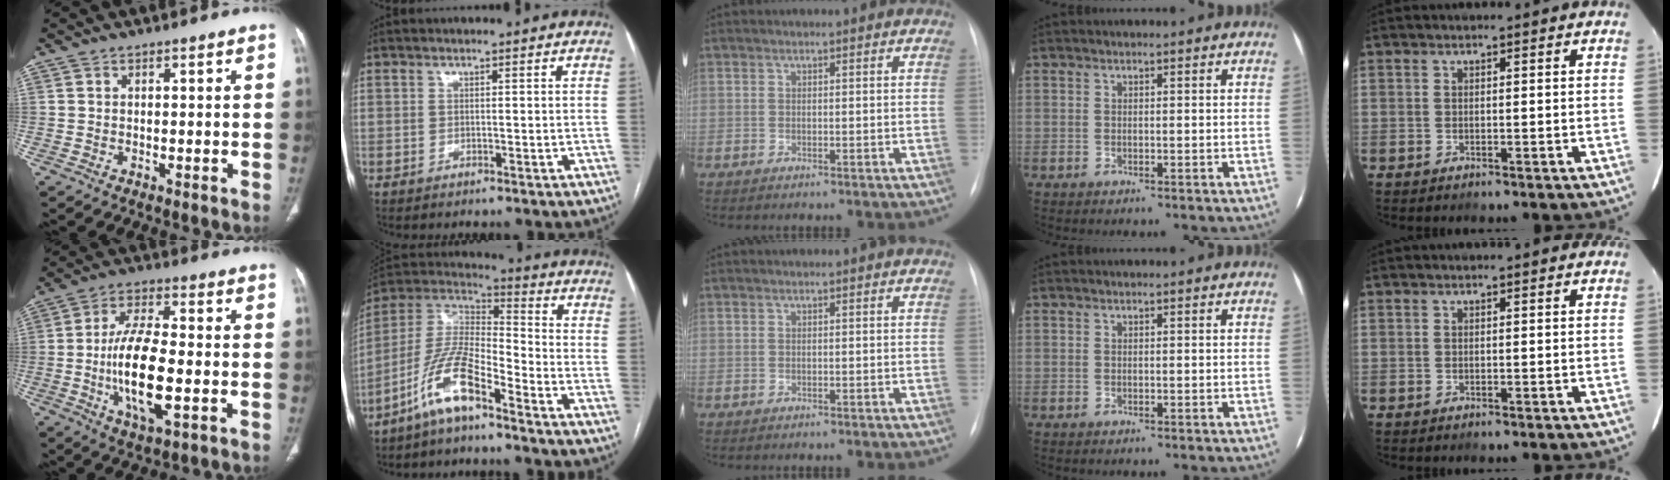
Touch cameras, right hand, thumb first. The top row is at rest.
{"thumb": {"total": 14.7, "force": [-2.8, 5.4, 13.4], "torque": [-0.251, 0.006, -0.051]}, "index": {"total": 11.4, "force": [-7.3, 2.9, 8.3], "torque": [-0.184, 0.011, -0.142]}}